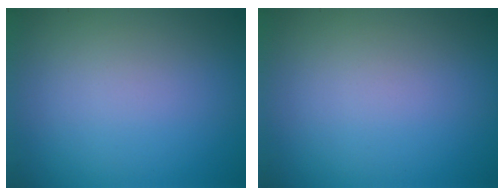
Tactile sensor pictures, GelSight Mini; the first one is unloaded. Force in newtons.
{"total": 0.0}